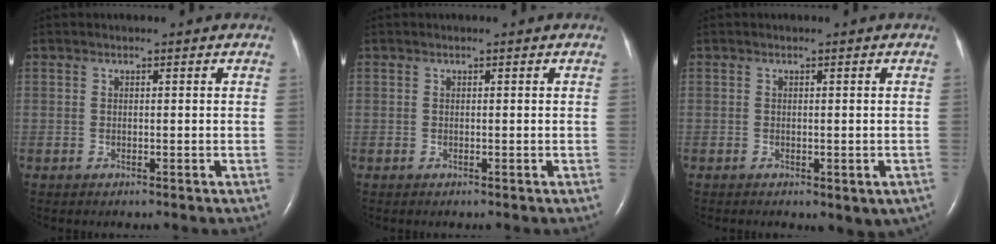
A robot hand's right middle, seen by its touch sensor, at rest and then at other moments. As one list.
[{"total": 0.0}, {"total": 3.0, "force": [-1.3, 1.5, 2.2], "torque": [-0.021, -0.004, -0.011]}]